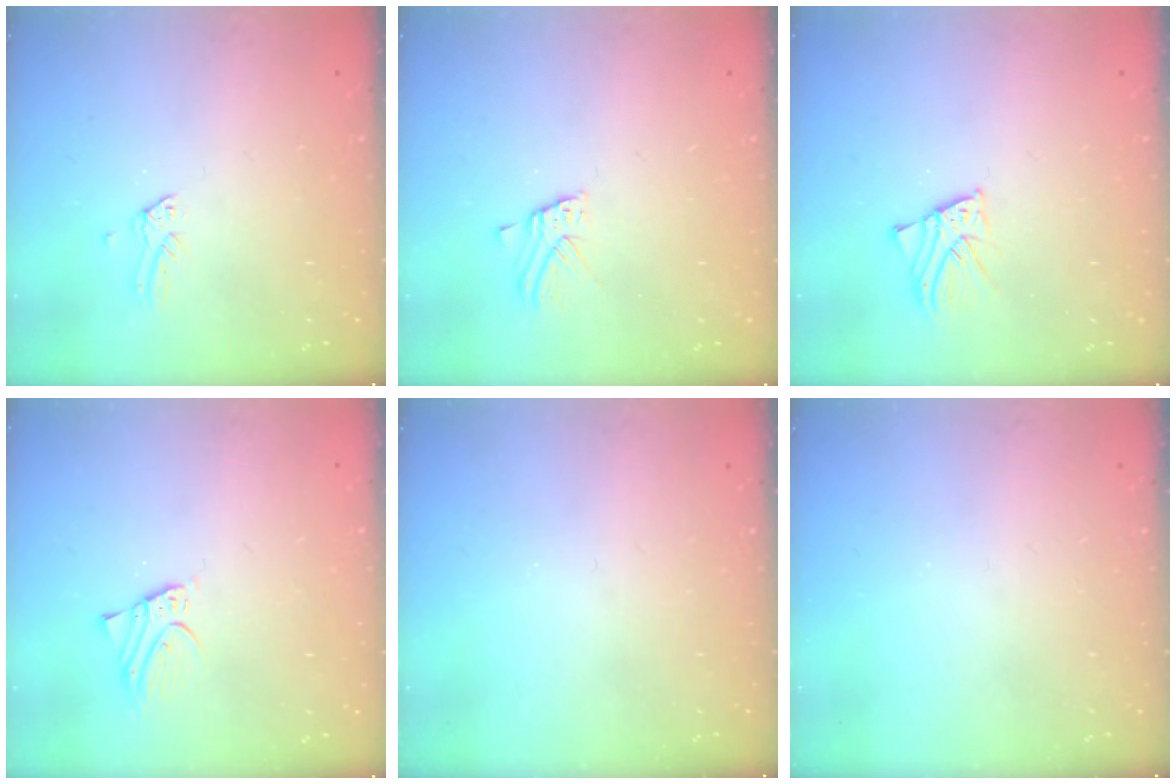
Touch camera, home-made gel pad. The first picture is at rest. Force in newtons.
{"total": 2.4, "press": 2.4, "slide": 0.2}
{"total": 2.5, "press": 2.5, "slide": 0.1}
{"total": 2.6, "press": 2.6, "slide": 0.0}
{"total": 0.0}
{"total": 0.0}